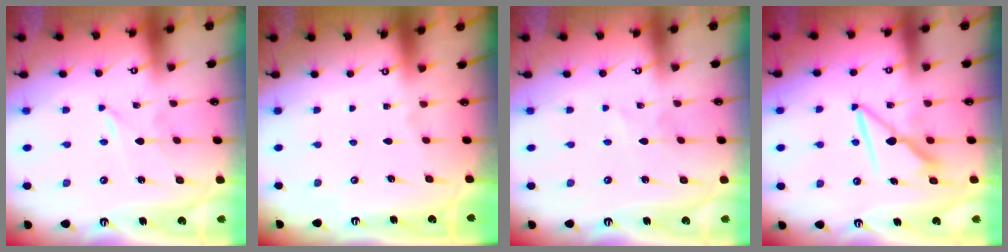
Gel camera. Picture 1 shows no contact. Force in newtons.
{"total": 0.0}
{"total": 1.1, "press": 1.1, "slide": 0.1}
{"total": 7.9, "press": 7.9, "slide": 0.3}